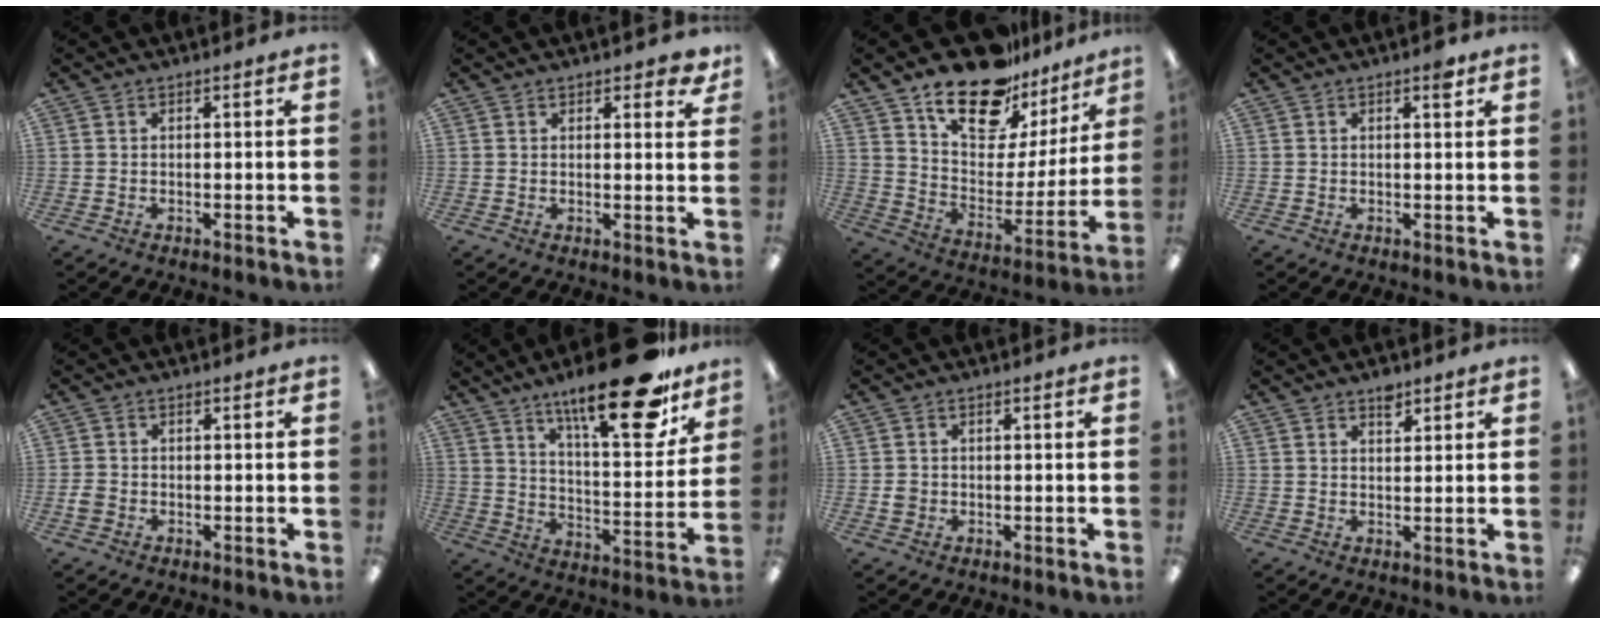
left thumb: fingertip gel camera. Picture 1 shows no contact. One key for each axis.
{"total": 2.6, "fx": 2.2, "fy": 1.0, "fz": 1.0, "tx": 0.001, "ty": -0.008, "tz": 0.035}
{"total": 20.7, "fx": 15.7, "fy": 9.7, "fz": 9.3, "tx": -0.158, "ty": -0.107, "tz": 0.278}
{"total": 2.3, "fx": 1.5, "fy": 0.7, "fz": 1.7, "tx": -0.012, "ty": -0.007, "tz": 0.020}
{"total": 1.9, "fx": -0.5, "fy": 1.6, "fz": 0.8, "tx": -0.012, "ty": 0.004, "tz": -0.010}
{"total": 24.0, "fx": 16.7, "fy": 6.9, "fz": 15.9, "tx": -0.230, "ty": -0.107, "tz": 0.266}
{"total": 1.7, "fx": -0.1, "fy": 1.6, "fz": 0.5, "tx": -0.002, "ty": 0.001, "tz": -0.005}
{"total": 3.3, "fx": 2.5, "fy": 1.6, "fz": 1.3, "tx": 0.003, "ty": -0.016, "tz": 0.040}